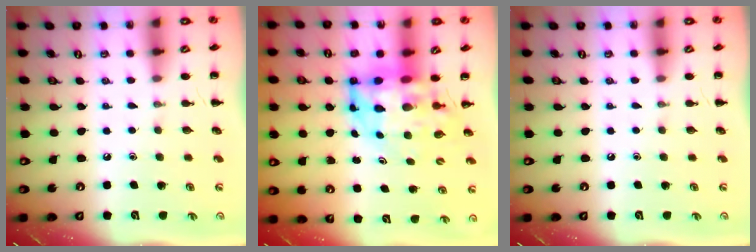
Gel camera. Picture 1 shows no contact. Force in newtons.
{"total": 8.2, "press": 7.8, "slide": 2.5}
{"total": 0.0}